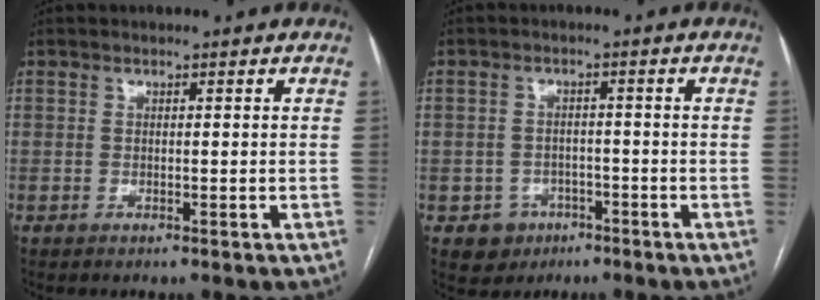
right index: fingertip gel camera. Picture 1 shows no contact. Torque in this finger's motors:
{"motor_torque": [-0.20, -0.09, -0.75, -0.21]}